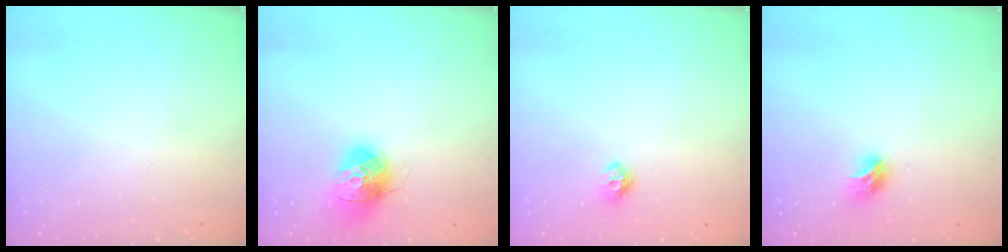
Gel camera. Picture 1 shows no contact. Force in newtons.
{"total": 14.6, "press": 14.5, "slide": 1.4}
{"total": 6.5, "press": 6.5, "slide": 0.7}
{"total": 7.8, "press": 7.8, "slide": 0.4}